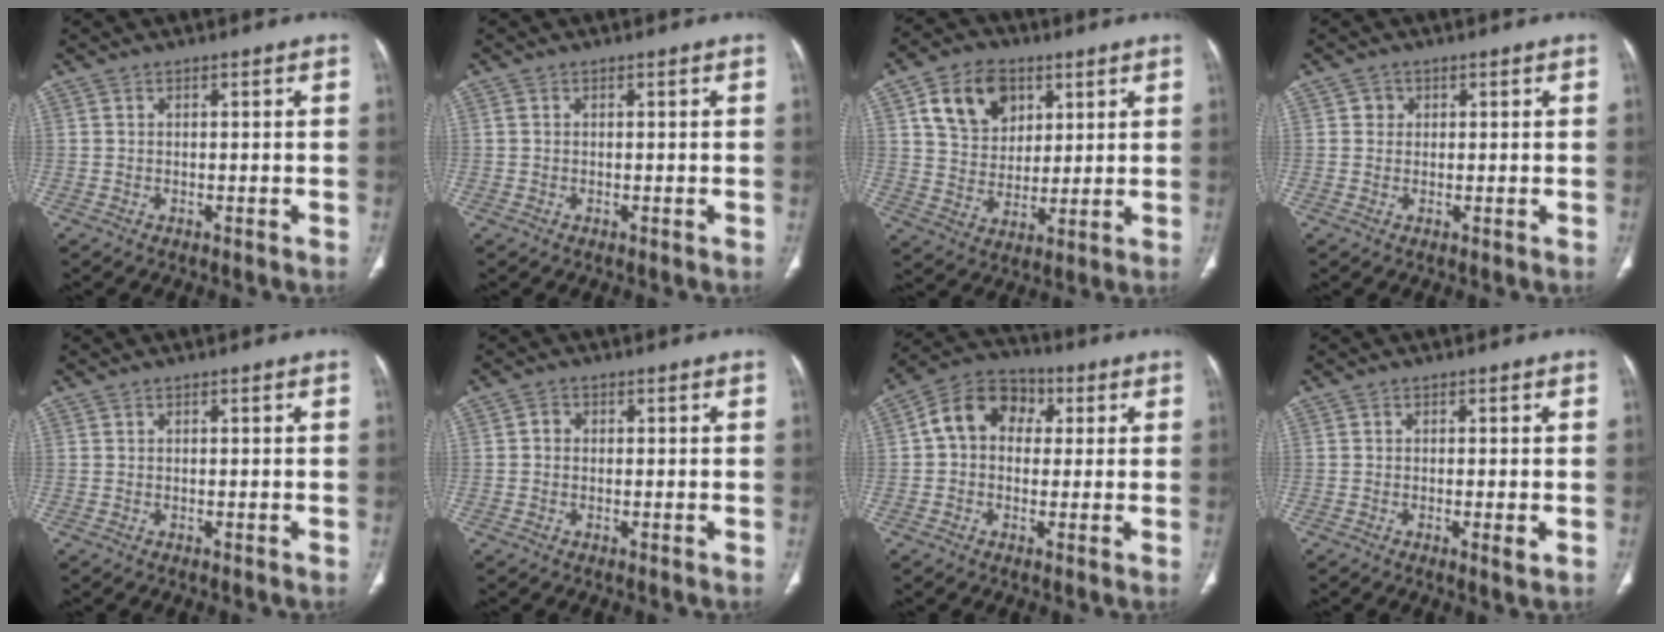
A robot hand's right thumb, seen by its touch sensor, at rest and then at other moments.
{"total": 0.6, "force": [0.1, 0.5, 0.3], "torque": [-0.004, 0.002, 0.001]}
{"total": 13.0, "force": [5.5, 9.6, 6.8], "torque": [-0.082, -0.015, 0.100]}
{"total": 1.7, "force": [0.4, 1.6, 0.3], "torque": [0.005, 0.001, 0.003]}
{"total": 0.0}
{"total": 1.4, "force": [0.0, 1.3, 0.6], "torque": [-0.001, 0.004, -0.004]}
{"total": 10.5, "force": [1.9, 8.2, 6.2], "torque": [-0.082, 0.027, 0.017]}
{"total": 2.0, "force": [-0.5, 0.3, 1.9], "torque": [-0.038, -0.008, -0.011]}